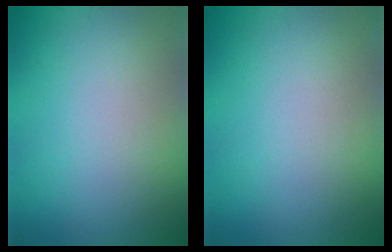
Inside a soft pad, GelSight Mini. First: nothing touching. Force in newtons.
{"total": 0.0}